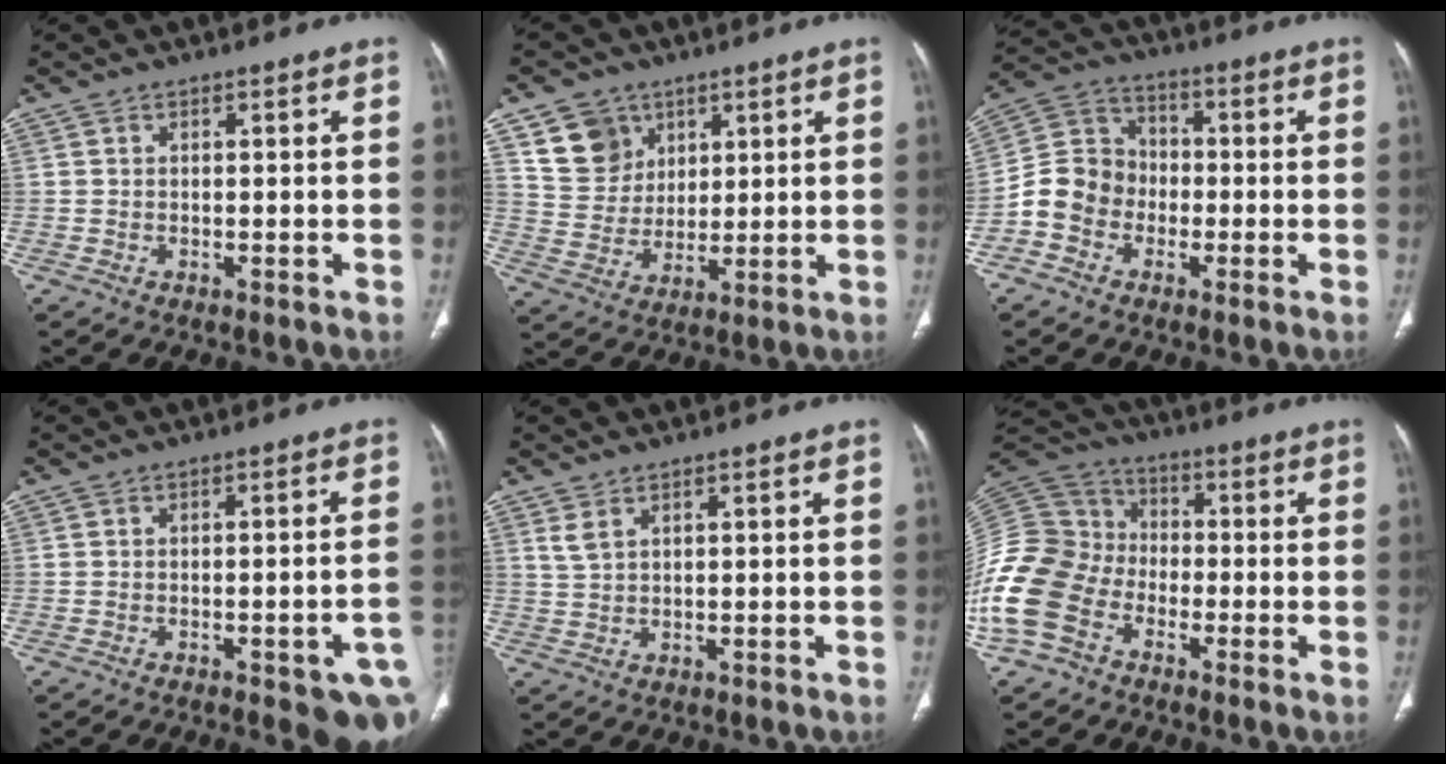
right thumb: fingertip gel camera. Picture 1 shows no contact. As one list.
[{"total": 9.7, "force": [5.1, 7.8, 2.6], "torque": [-0.015, -0.021, 0.108]}, {"total": 9.5, "force": [-3.0, 8.3, 3.7], "torque": [-0.051, 0.037, -0.066]}, {"total": 10.5, "force": [-4.5, 2.9, 9.0], "torque": [-0.101, 0.018, -0.049]}, {"total": 2.2, "force": [1.5, 0.9, 1.3], "torque": [-0.028, 0.004, 0.043]}, {"total": 19.4, "force": [-7.5, 14.9, 9.8], "torque": [-0.236, 0.058, -0.147]}]